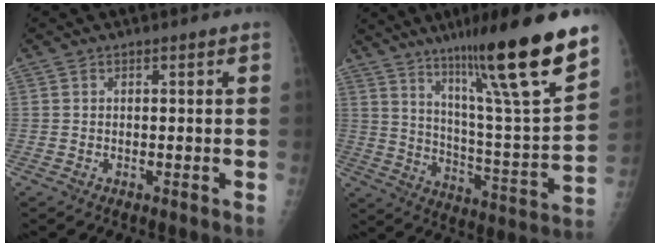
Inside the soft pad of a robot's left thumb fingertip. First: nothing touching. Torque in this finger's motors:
{"motor_torque": [2.36, 1.19, 1.28, -1.49, 0.20]}